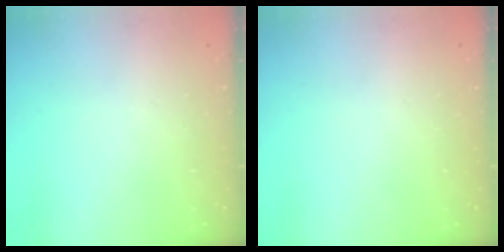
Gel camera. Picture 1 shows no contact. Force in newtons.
{"total": 0.0}